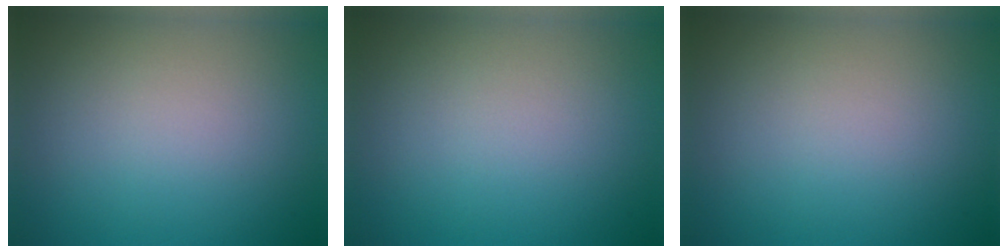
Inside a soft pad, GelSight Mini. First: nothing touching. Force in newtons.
{"total": 0.0}
{"total": 0.0}